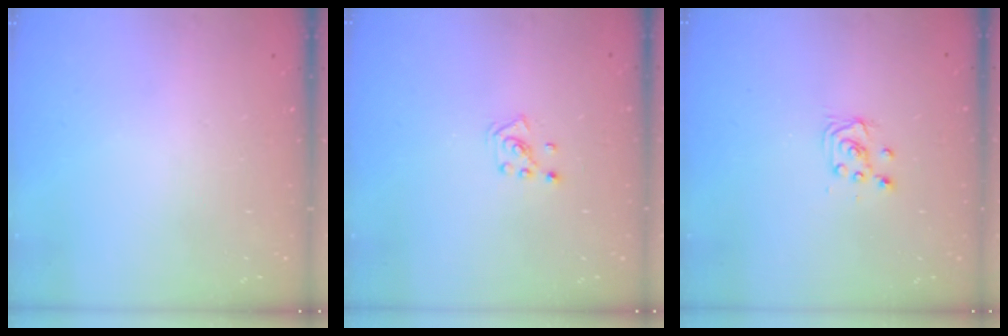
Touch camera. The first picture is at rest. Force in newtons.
{"total": 2.6, "press": 2.6, "slide": 0.5}
{"total": 3.8, "press": 3.8, "slide": 0.3}